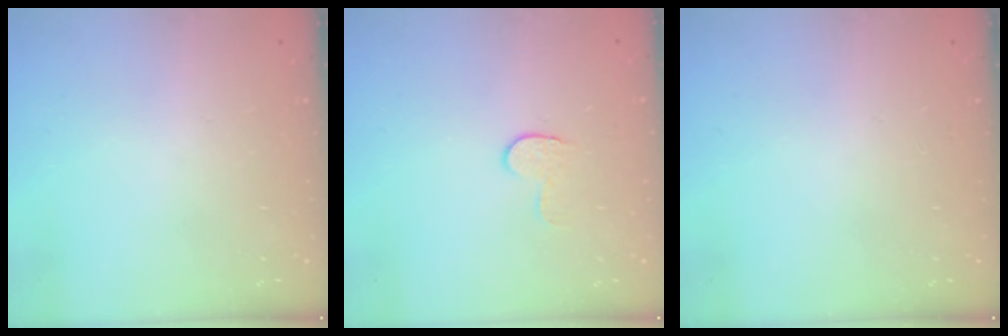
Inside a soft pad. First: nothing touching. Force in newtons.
{"total": 5.9, "press": 5.9, "slide": 0.5}
{"total": 0.0}